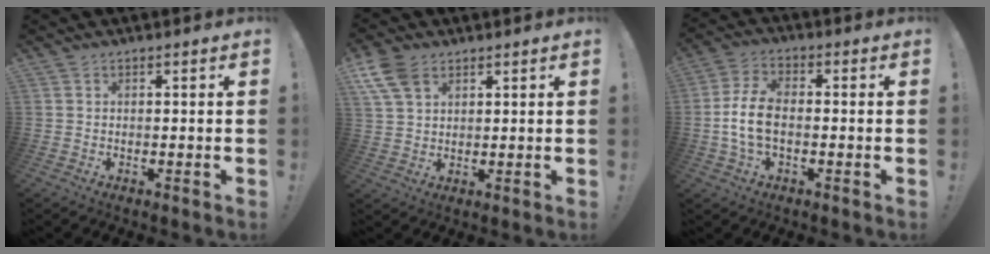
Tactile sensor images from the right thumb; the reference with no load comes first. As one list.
[{"total": 8.2, "force": [4.2, 5.0, 4.9], "torque": [-0.095, -0.008, 0.084]}, {"total": 9.6, "force": [-1.7, 5.6, 7.6], "torque": [-0.163, 0.005, -0.026]}]